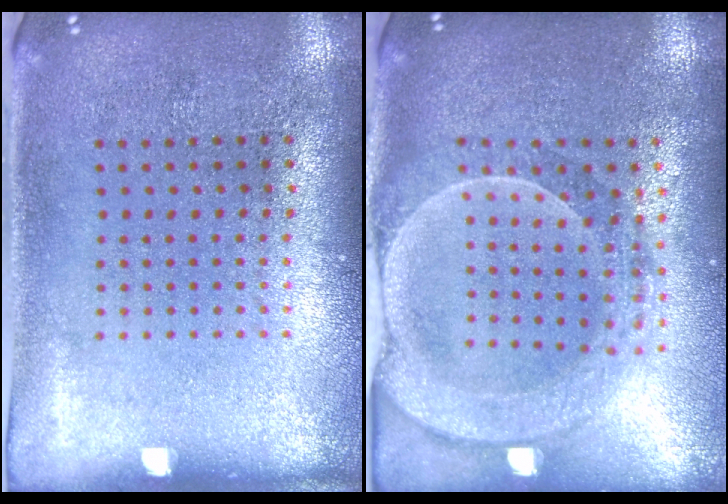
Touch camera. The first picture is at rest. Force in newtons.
{"total": 2.2, "press": 2.0, "slide": 0.9}